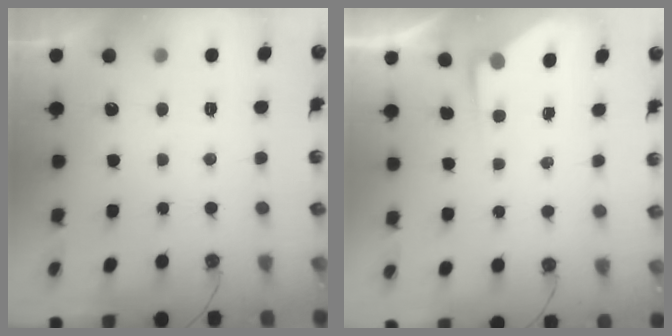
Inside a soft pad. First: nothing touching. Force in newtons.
{"total": 2.7, "press": 2.6, "slide": 0.4}